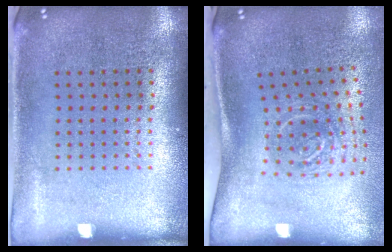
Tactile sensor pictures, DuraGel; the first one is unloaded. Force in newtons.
{"total": 2.0, "press": 1.3, "slide": 1.5}